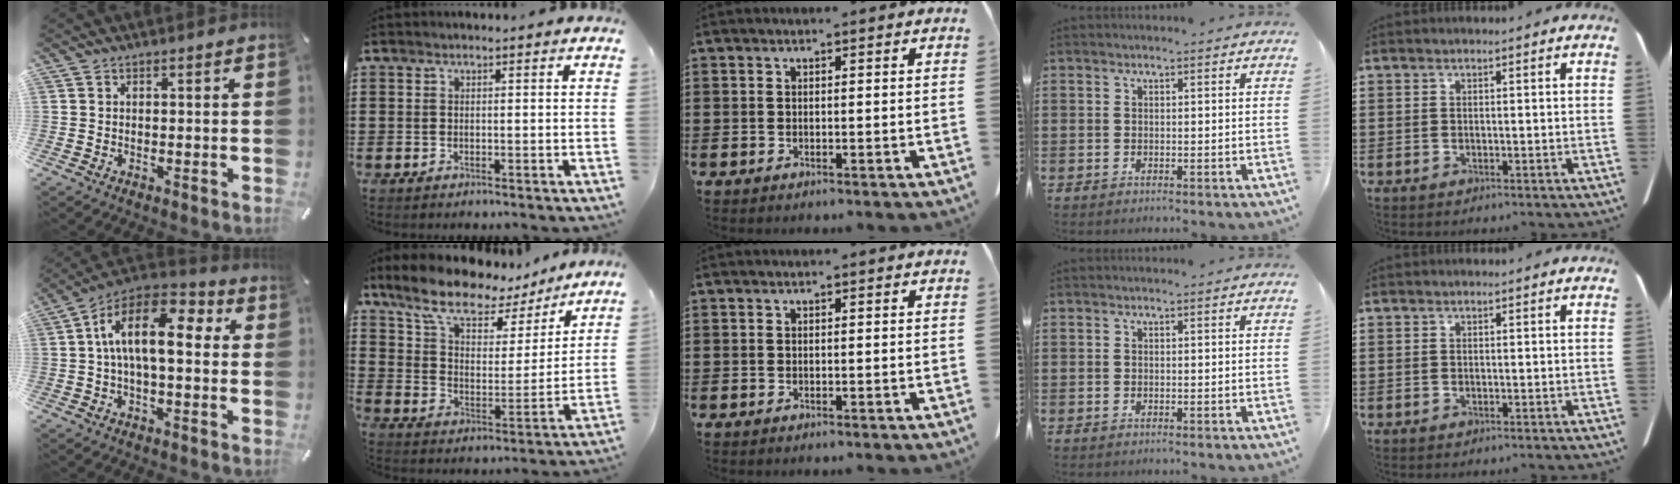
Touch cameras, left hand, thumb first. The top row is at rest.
{"thumb": {"total": 15.4, "force": [2.3, 7.2, 13.4], "torque": [-0.249, -0.004, 0.039]}, "index": {"total": 10.4, "force": [8.3, 3.7, 5.0], "torque": [-0.126, -0.044, 0.146]}}